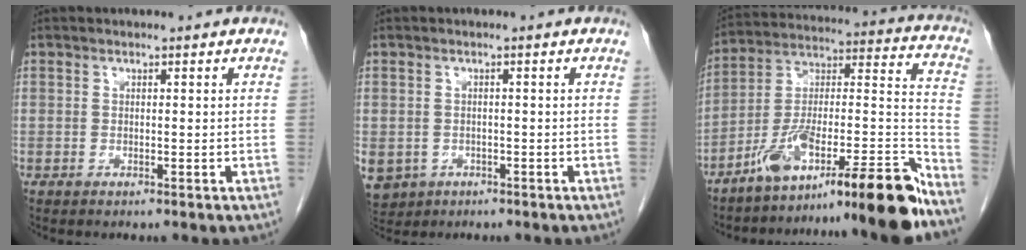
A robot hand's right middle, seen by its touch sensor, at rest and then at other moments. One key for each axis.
{"total": 8.5, "fx": -3.6, "fy": 7.2, "fz": 2.8, "tx": -0.087, "ty": -0.001, "tz": -0.049}
{"total": 22.5, "fx": -16.8, "fy": 0.6, "fz": 15.0, "tx": -0.202, "ty": 0.016, "tz": -0.281}